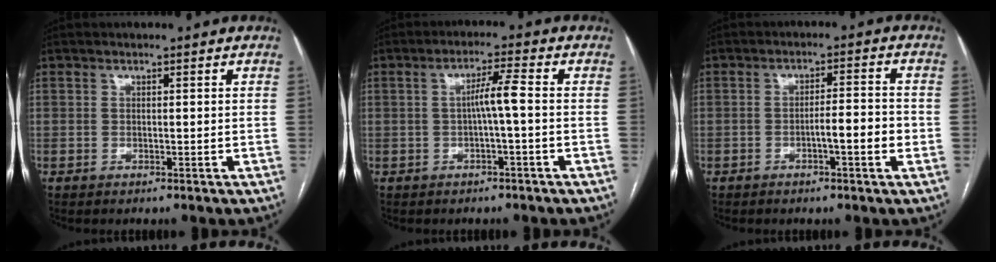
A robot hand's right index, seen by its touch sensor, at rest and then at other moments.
{"total": 3.9, "force": [-0.4, -0.3, 3.9], "torque": [-0.068, 0.011, -0.004]}
{"total": 5.0, "force": [-1.5, 0.6, 4.8], "torque": [-0.070, 0.008, -0.022]}